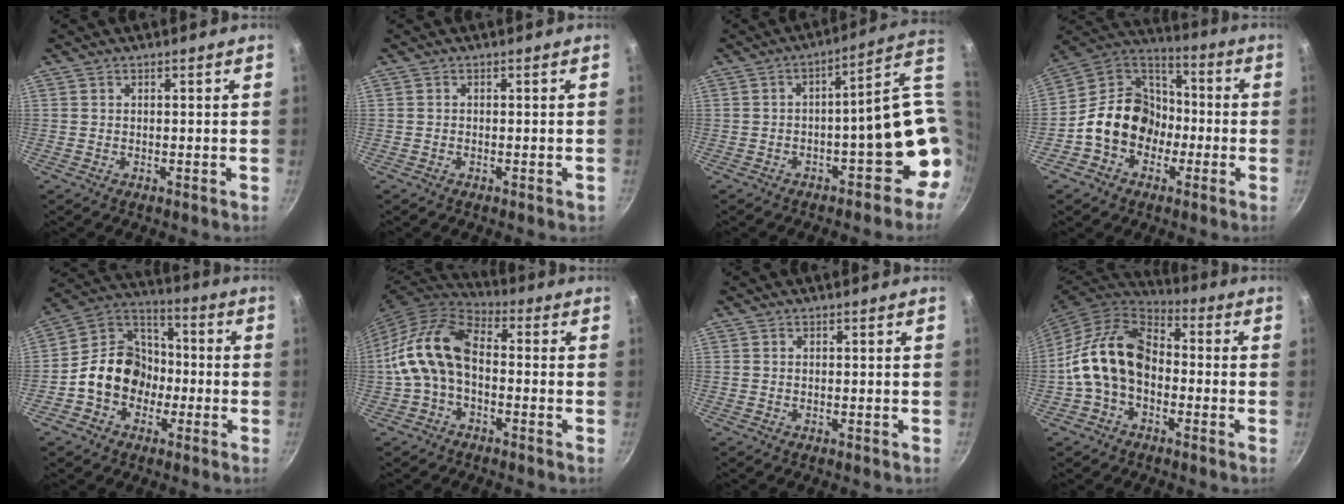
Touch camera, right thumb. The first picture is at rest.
{"total": 0.6, "force": [-0.4, 0.2, 0.4], "torque": [-0.009, 0.006, -0.008]}
{"total": 14.2, "force": [-1.8, 5.7, 12.8], "torque": [-0.097, 0.046, -0.015]}
{"total": 16.0, "force": [-3.7, 13.0, 8.5], "torque": [-0.095, 0.057, -0.080]}
{"total": 13.7, "force": [-3.2, 11.3, 7.1], "torque": [-0.074, 0.052, -0.077]}
{"total": 13.0, "force": [-1.5, 8.2, 10.0], "torque": [-0.179, 0.041, -0.044]}
{"total": 0.0}
{"total": 15.2, "force": [-1.6, 10.7, 10.7], "torque": [-0.170, 0.037, -0.047]}